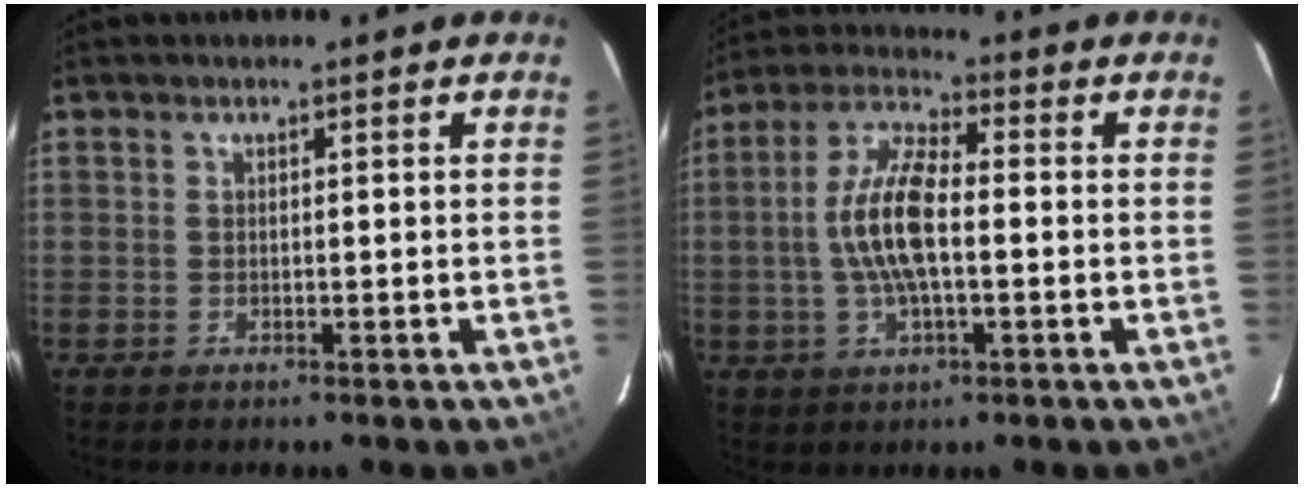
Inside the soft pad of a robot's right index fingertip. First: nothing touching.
{"total": 11.3, "force": [-1.0, 4.2, 10.5], "torque": [-0.217, 0.010, -0.022]}